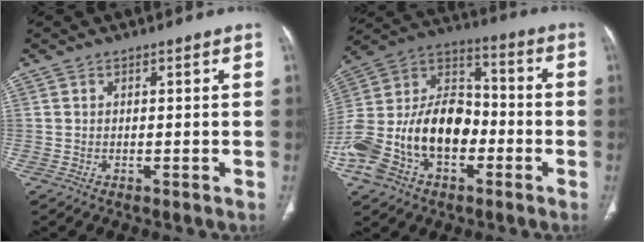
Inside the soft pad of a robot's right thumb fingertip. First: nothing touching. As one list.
[{"total": 23.3, "force": [-6.2, 15.4, 16.4], "torque": [-0.329, 0.058, -0.109]}]